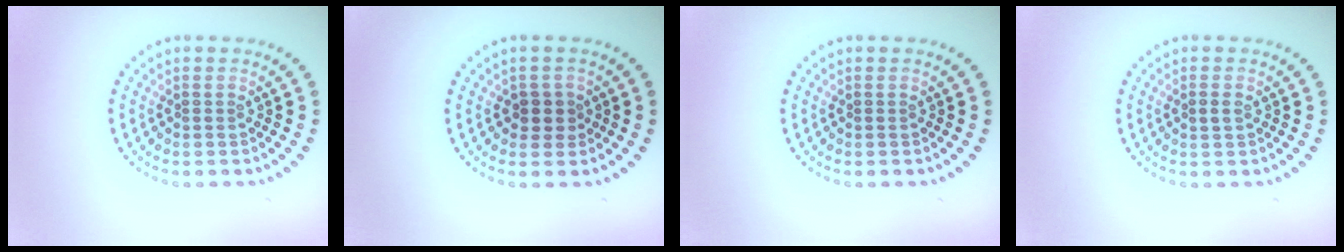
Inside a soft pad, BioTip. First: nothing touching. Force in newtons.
{"total": 1.9, "press": 1.7, "slide": 0.9}
{"total": 0.0}
{"total": 0.9, "press": 0.9, "slide": 0.0}